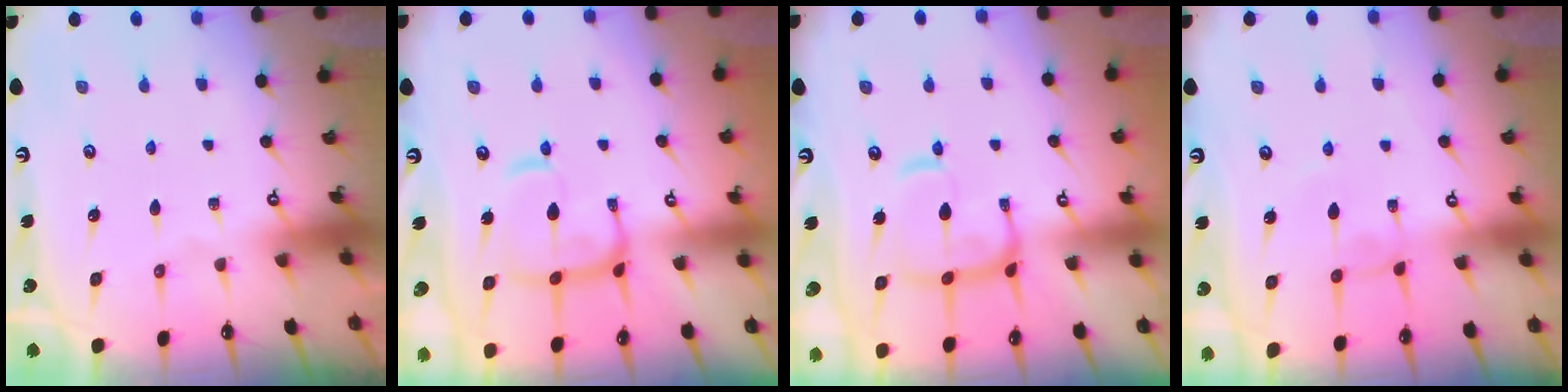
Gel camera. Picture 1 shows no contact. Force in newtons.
{"total": 8.2, "press": 8.1, "slide": 1.1}
{"total": 8.2, "press": 8.1, "slide": 1.1}
{"total": 0.5, "press": 0.4, "slide": 0.4}